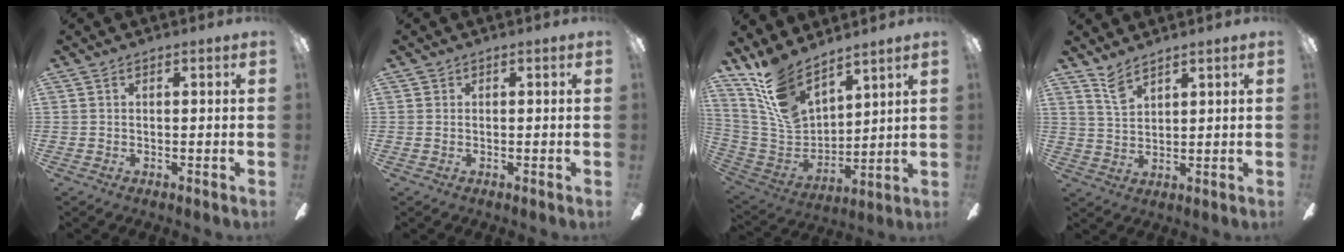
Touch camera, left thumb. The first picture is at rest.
{"total": 0.0}
{"total": 14.6, "force": [10.9, 6.5, 7.3], "torque": [-0.170, -0.063, 0.208]}
{"total": 5.0, "force": [4.1, 1.5, 2.4], "torque": [-0.056, -0.017, 0.077]}